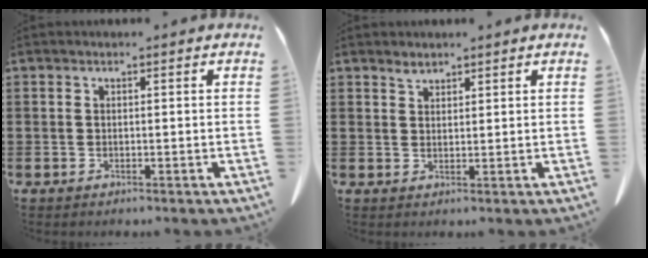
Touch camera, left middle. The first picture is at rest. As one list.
[{"total": 1.5, "force": [1.4, 0.6, 0.4], "torque": [-0.011, -0.003, 0.028]}]